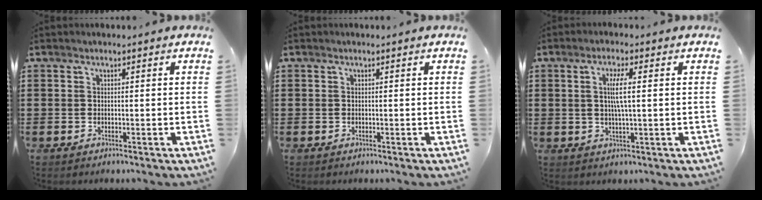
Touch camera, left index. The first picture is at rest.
{"total": 0.0}
{"total": 4.2, "force": [0.6, 0.5, 4.1], "torque": [-0.080, 0.002, 0.007]}